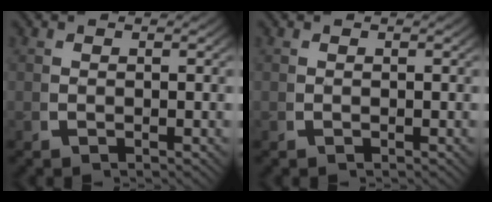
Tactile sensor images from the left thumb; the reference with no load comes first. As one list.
[{"total": 0.0}]